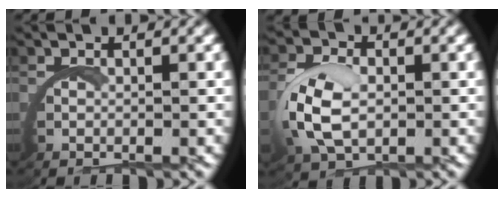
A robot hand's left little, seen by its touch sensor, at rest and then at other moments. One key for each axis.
{"total": 4.1, "fx": 0.6, "fy": 2.4, "fz": 3.3, "tx": -0.094, "ty": 0.001, "tz": 0.014}